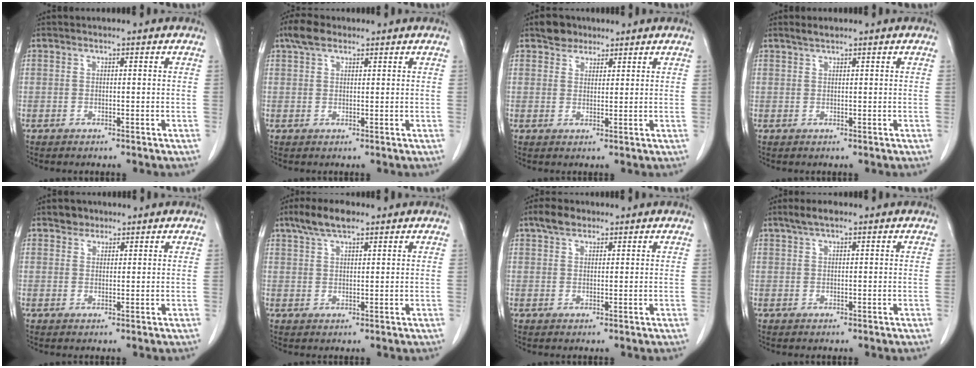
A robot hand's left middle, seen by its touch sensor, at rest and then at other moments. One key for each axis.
{"total": 3.4, "fx": 2.3, "fy": 1.6, "fz": 1.8, "tx": -0.042, "ty": 0.015, "tz": 0.045}
{"total": 3.2, "fx": 2.5, "fy": 1.9, "fz": 0.6, "tx": -0.012, "ty": 0.008, "tz": 0.041}
{"total": 1.3, "fx": 1.1, "fy": 0.1, "fz": 0.6, "tx": -0.016, "ty": 0.005, "tz": 0.025}
{"total": 2.1, "fx": 1.6, "fy": 1.3, "fz": 0.2, "tx": -0.002, "ty": 0.003, "tz": 0.025}
{"total": 5.5, "fx": 3.9, "fy": 1.5, "fz": 3.5, "tx": -0.076, "ty": 0.015, "tz": 0.073}
{"total": 3.1, "fx": 2.3, "fy": 1.5, "fz": 1.4, "tx": -0.032, "ty": 0.010, "tz": 0.041}
{"total": 2.7, "fx": 1.9, "fy": 0.6, "fz": 1.8, "tx": -0.040, "ty": 0.013, "tz": 0.037}